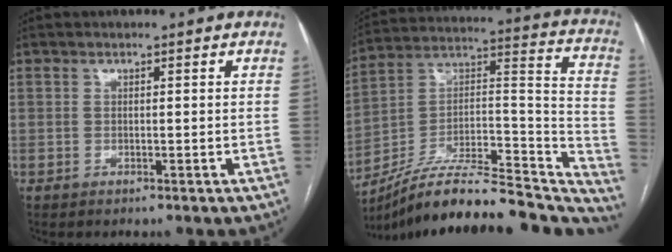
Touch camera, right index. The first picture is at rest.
{"total": 30.9, "force": [-26.9, 7.3, 13.3], "torque": [-0.151, 0.028, -0.400]}